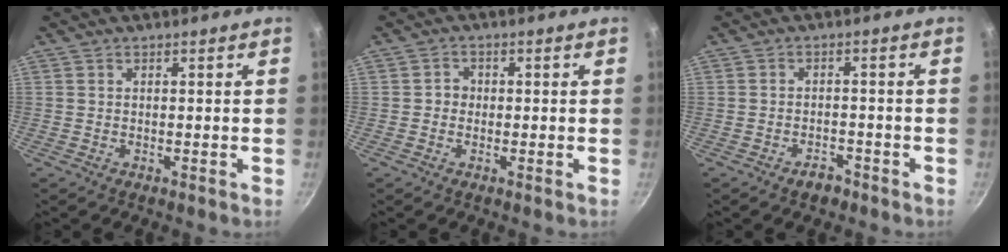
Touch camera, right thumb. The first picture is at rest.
{"total": 2.1, "force": [-0.3, 1.9, 0.8], "torque": [-0.002, 0.007, -0.008]}
{"total": 3.0, "force": [-2.2, 1.7, 1.2], "torque": [-0.009, 0.025, -0.026]}